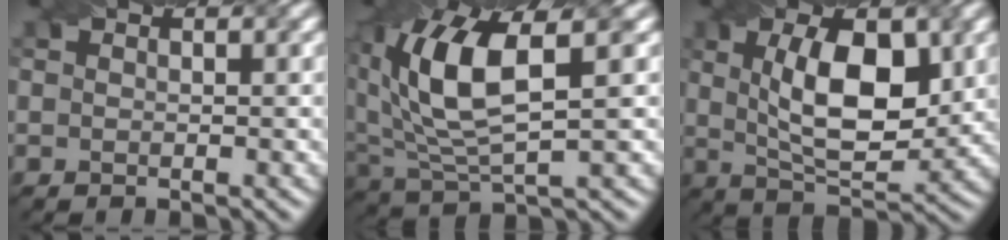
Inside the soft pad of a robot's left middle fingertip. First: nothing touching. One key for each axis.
{"total": 8.9, "fx": 1.5, "fy": 3.9, "fz": 7.8, "tx": -0.173, "ty": 0.009, "tz": 0.040}
{"total": 8.4, "fx": 1.0, "fy": 3.7, "fz": 7.5, "tx": -0.125, "ty": 0.006, "tz": 0.028}